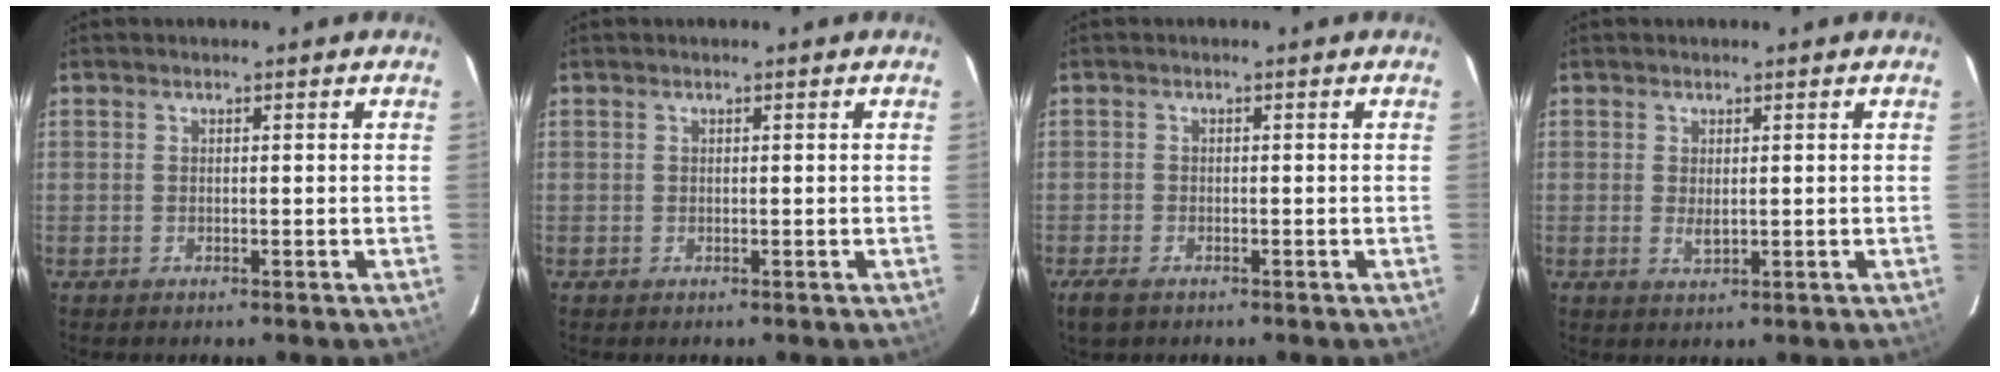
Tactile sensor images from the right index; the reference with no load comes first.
{"total": 0.0}
{"total": 3.4, "force": [-2.3, 1.7, 1.8], "torque": [-0.042, -0.010, -0.044]}
{"total": 1.8, "force": [0.1, 0.8, 1.6], "torque": [-0.030, -0.003, 0.003]}